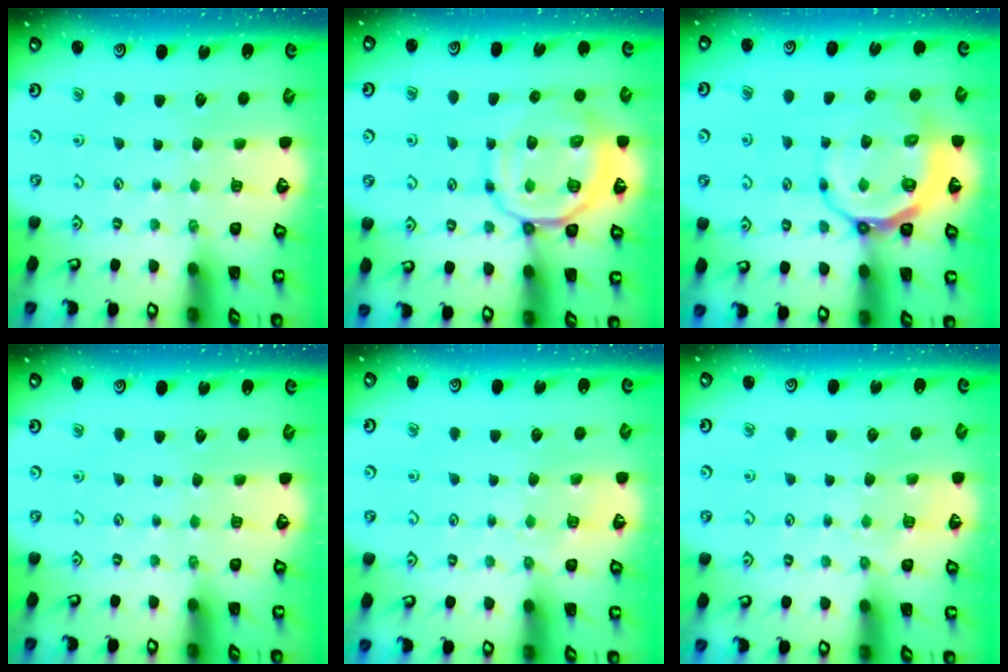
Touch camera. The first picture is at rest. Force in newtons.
{"total": 13.4, "press": 13.3, "slide": 1.9}
{"total": 9.6, "press": 9.0, "slide": 3.3}
{"total": 0.0}
{"total": 4.0, "press": 4.0, "slide": 0.8}
{"total": 4.0, "press": 4.0, "slide": 0.8}